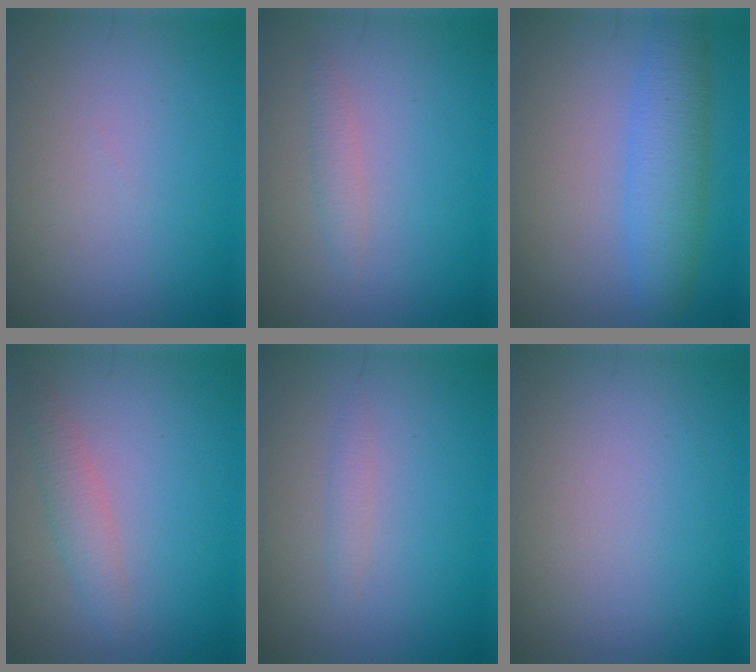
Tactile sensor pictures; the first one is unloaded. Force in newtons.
{"total": 1.2, "press": 1.2, "slide": 0.0}
{"total": 4.7, "press": 4.7, "slide": 0.1}
{"total": 2.0, "press": 2.0, "slide": 0.1}
{"total": 0.9, "press": 0.9, "slide": 0.0}
{"total": 0.0}